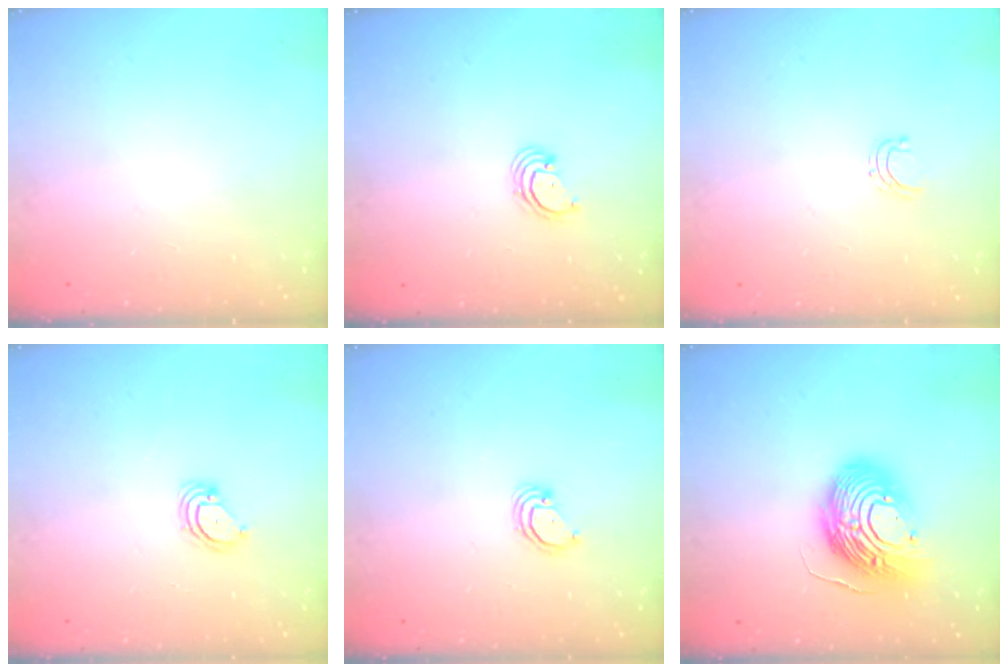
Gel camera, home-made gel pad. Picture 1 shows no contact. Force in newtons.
{"total": 2.6, "press": 2.6, "slide": 0.3}
{"total": 3.8, "press": 3.8, "slide": 0.2}
{"total": 3.7, "press": 3.7, "slide": 0.3}
{"total": 3.1, "press": 3.1, "slide": 0.2}
{"total": 17.4, "press": 17.3, "slide": 1.8}